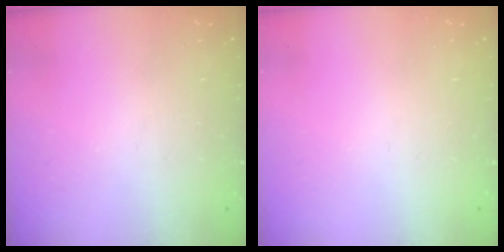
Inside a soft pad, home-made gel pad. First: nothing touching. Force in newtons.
{"total": 0.0}